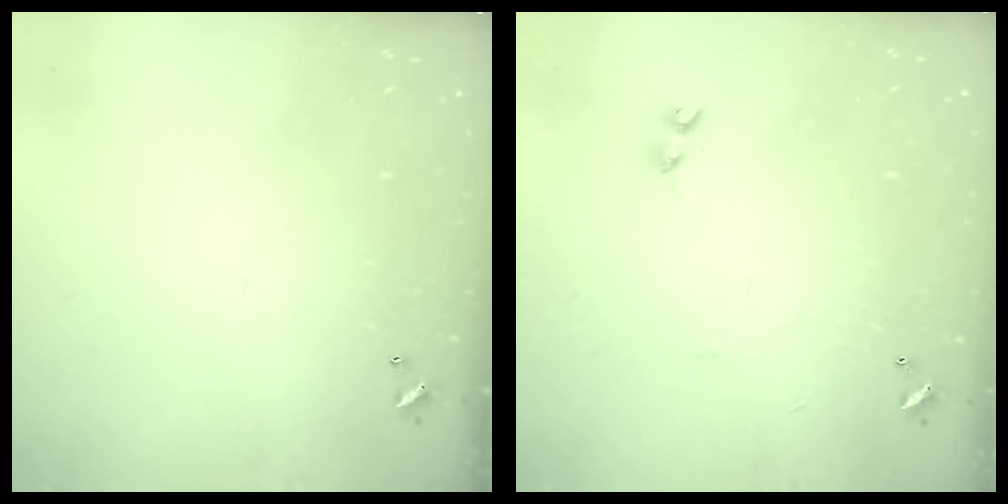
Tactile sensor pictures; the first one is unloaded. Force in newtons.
{"total": 2.1, "press": 2.1, "slide": 0.5}